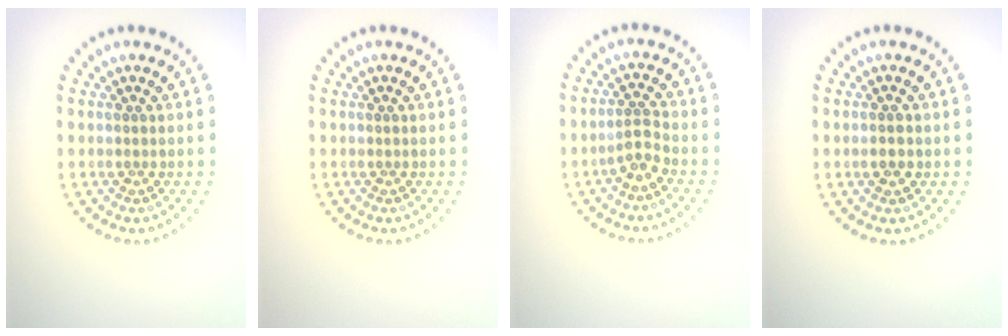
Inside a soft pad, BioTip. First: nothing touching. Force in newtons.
{"total": 0.0}
{"total": 2.0, "press": 1.5, "slide": 1.4}
{"total": 1.2, "press": 1.2, "slide": 0.1}